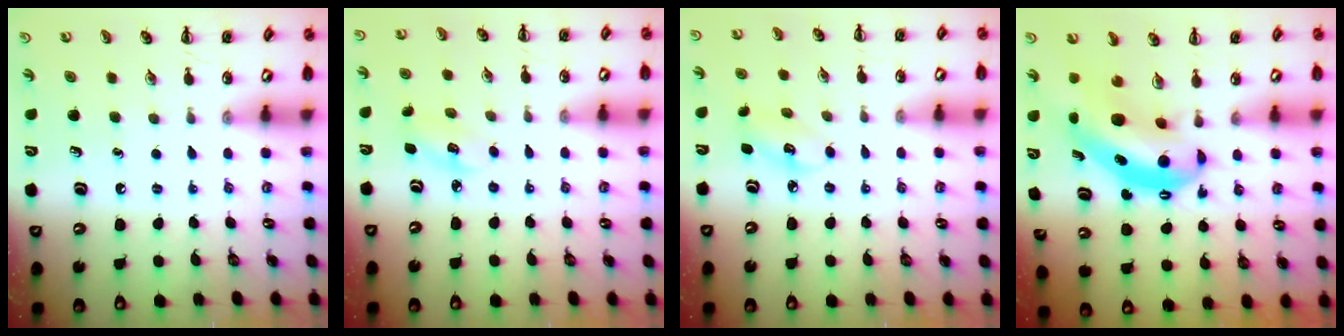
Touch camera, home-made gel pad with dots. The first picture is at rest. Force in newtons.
{"total": 3.8, "press": 3.7, "slide": 1.0}
{"total": 5.2, "press": 5.1, "slide": 0.9}
{"total": 7.6, "press": 7.4, "slide": 1.8}